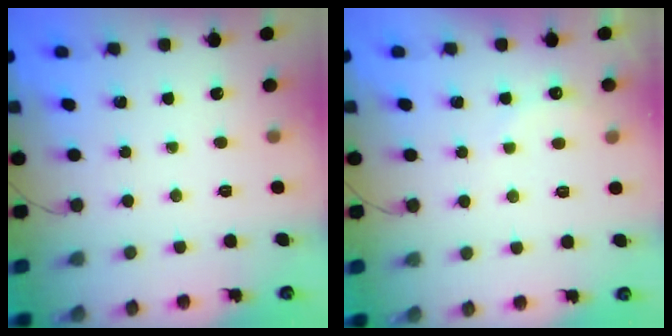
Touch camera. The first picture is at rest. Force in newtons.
{"total": 5.1, "press": 4.9, "slide": 1.1}